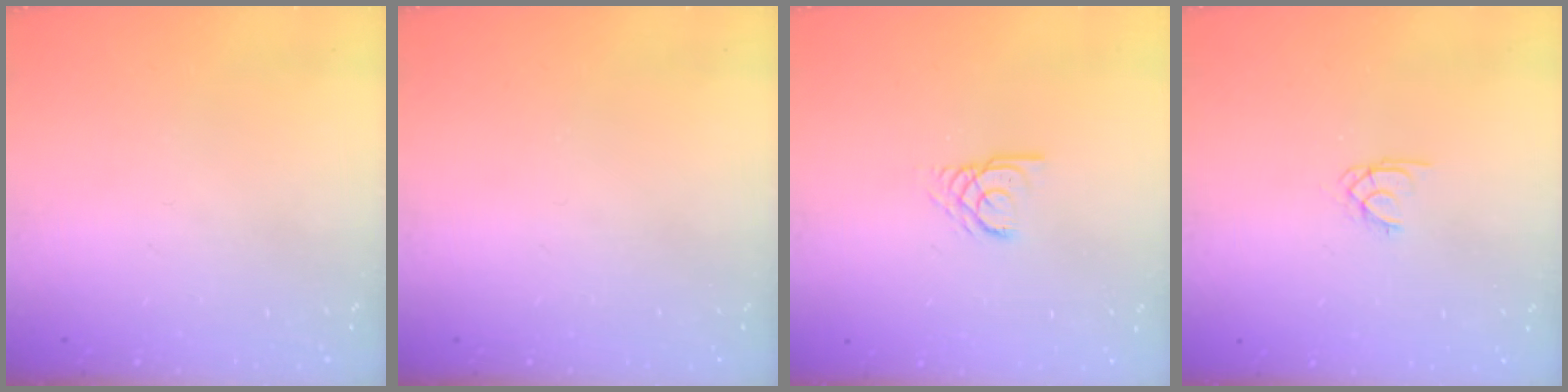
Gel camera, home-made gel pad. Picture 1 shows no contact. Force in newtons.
{"total": 0.0}
{"total": 2.7, "press": 2.7, "slide": 0.2}
{"total": 1.8, "press": 1.8, "slide": 0.3}